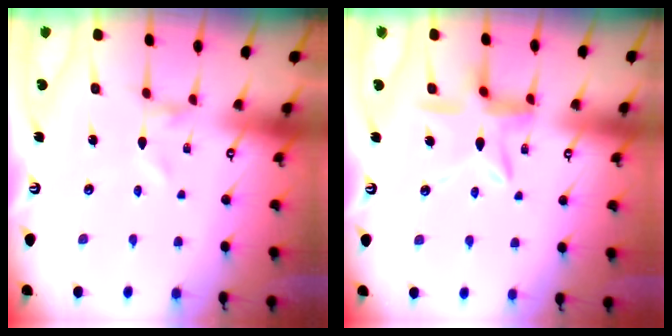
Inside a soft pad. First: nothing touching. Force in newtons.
{"total": 10.7, "press": 10.6, "slide": 1.0}